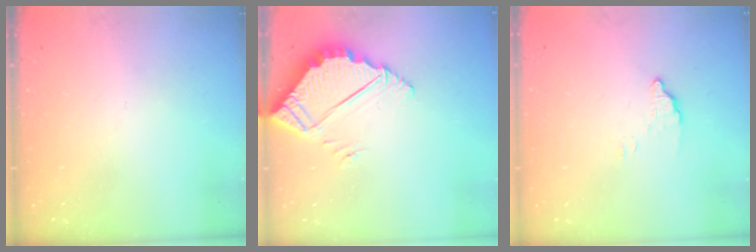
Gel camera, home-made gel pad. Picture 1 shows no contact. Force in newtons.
{"total": 4.8, "press": 4.8, "slide": 0.3}
{"total": 2.9, "press": 2.9, "slide": 0.1}